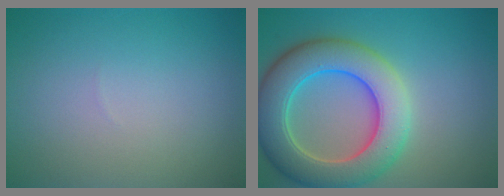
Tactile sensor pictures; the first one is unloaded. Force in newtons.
{"total": 8.9, "press": 8.9, "slide": 0.3}